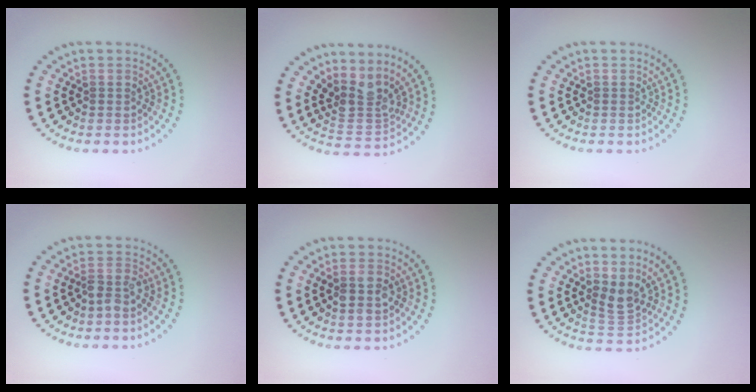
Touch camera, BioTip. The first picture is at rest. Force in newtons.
{"total": 3.3, "press": 2.6, "slide": 2.1}
{"total": 0.0}
{"total": 1.8, "press": 1.6, "slide": 0.8}
{"total": 2.2, "press": 2.2, "slide": 0.5}
{"total": 2.2, "press": 1.7, "slide": 1.4}